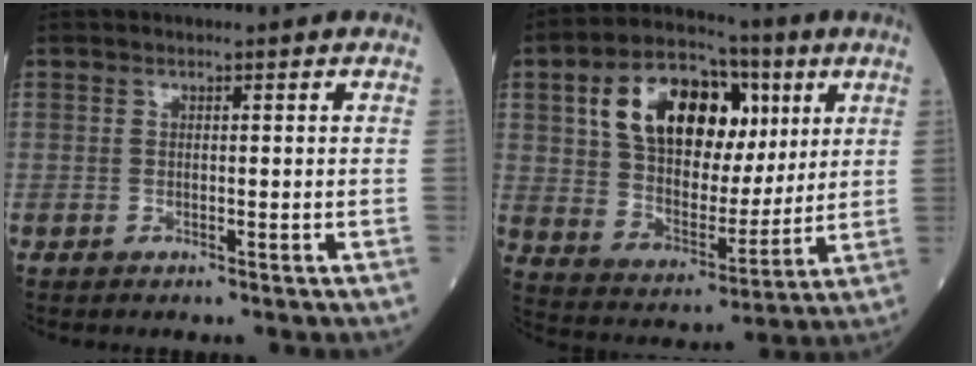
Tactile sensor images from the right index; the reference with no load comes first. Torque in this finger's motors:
{"motor_torque": [1.34, 0.80, 0.43, 0.21]}